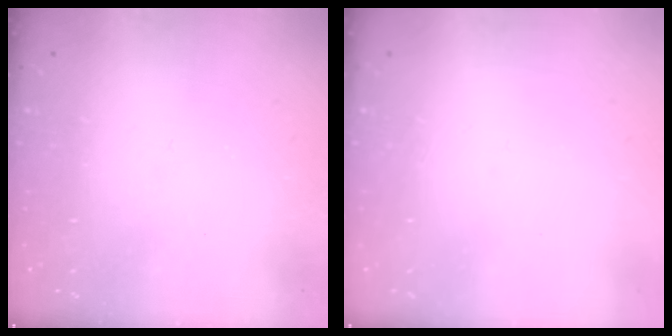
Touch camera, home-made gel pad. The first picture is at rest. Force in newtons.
{"total": 0.0}